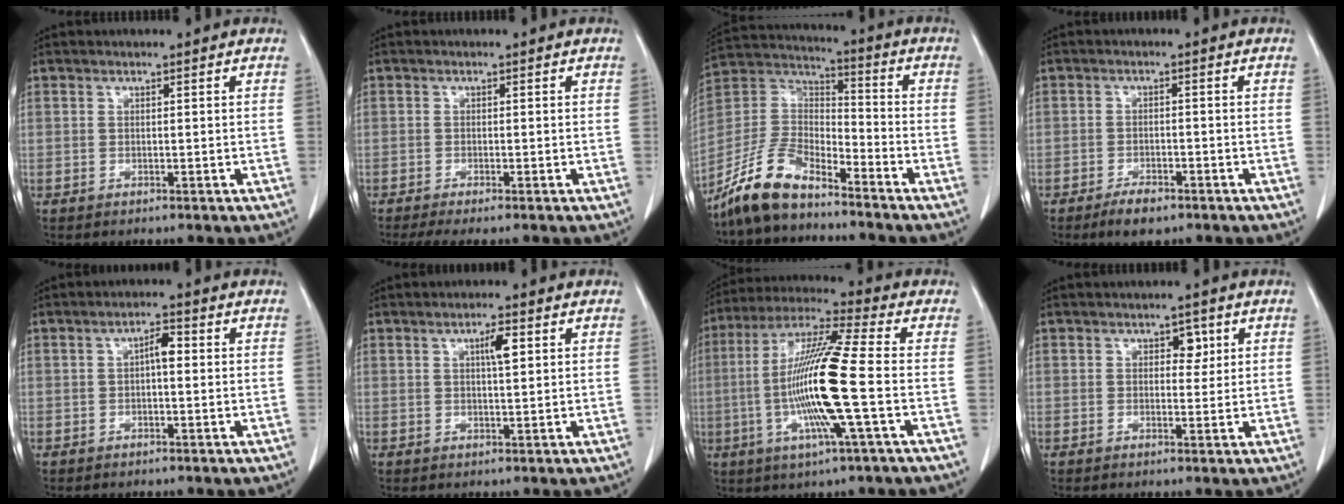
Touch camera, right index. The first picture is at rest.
{"total": 4.1, "force": [-3.3, 0.2, 2.4], "torque": [-0.037, -0.010, -0.053]}
{"total": 11.6, "force": [-9.3, 3.8, 5.8], "torque": [-0.125, 0.016, -0.182]}
{"total": 3.8, "force": [-2.7, 1.5, 2.2], "torque": [-0.040, -0.001, -0.041]}
{"total": 2.7, "force": [0.2, 0.8, 2.5], "torque": [-0.040, 0.008, 0.001]}
{"total": 3.1, "force": [1.1, 0.5, 2.8], "torque": [-0.048, 0.001, 0.017]}
{"total": 16.0, "force": [-2.6, -0.1, 15.8], "torque": [-0.315, -0.004, -0.059]}
{"total": 2.4, "force": [1.0, 1.5, 1.6], "torque": [-0.016, 0.004, 0.012]}